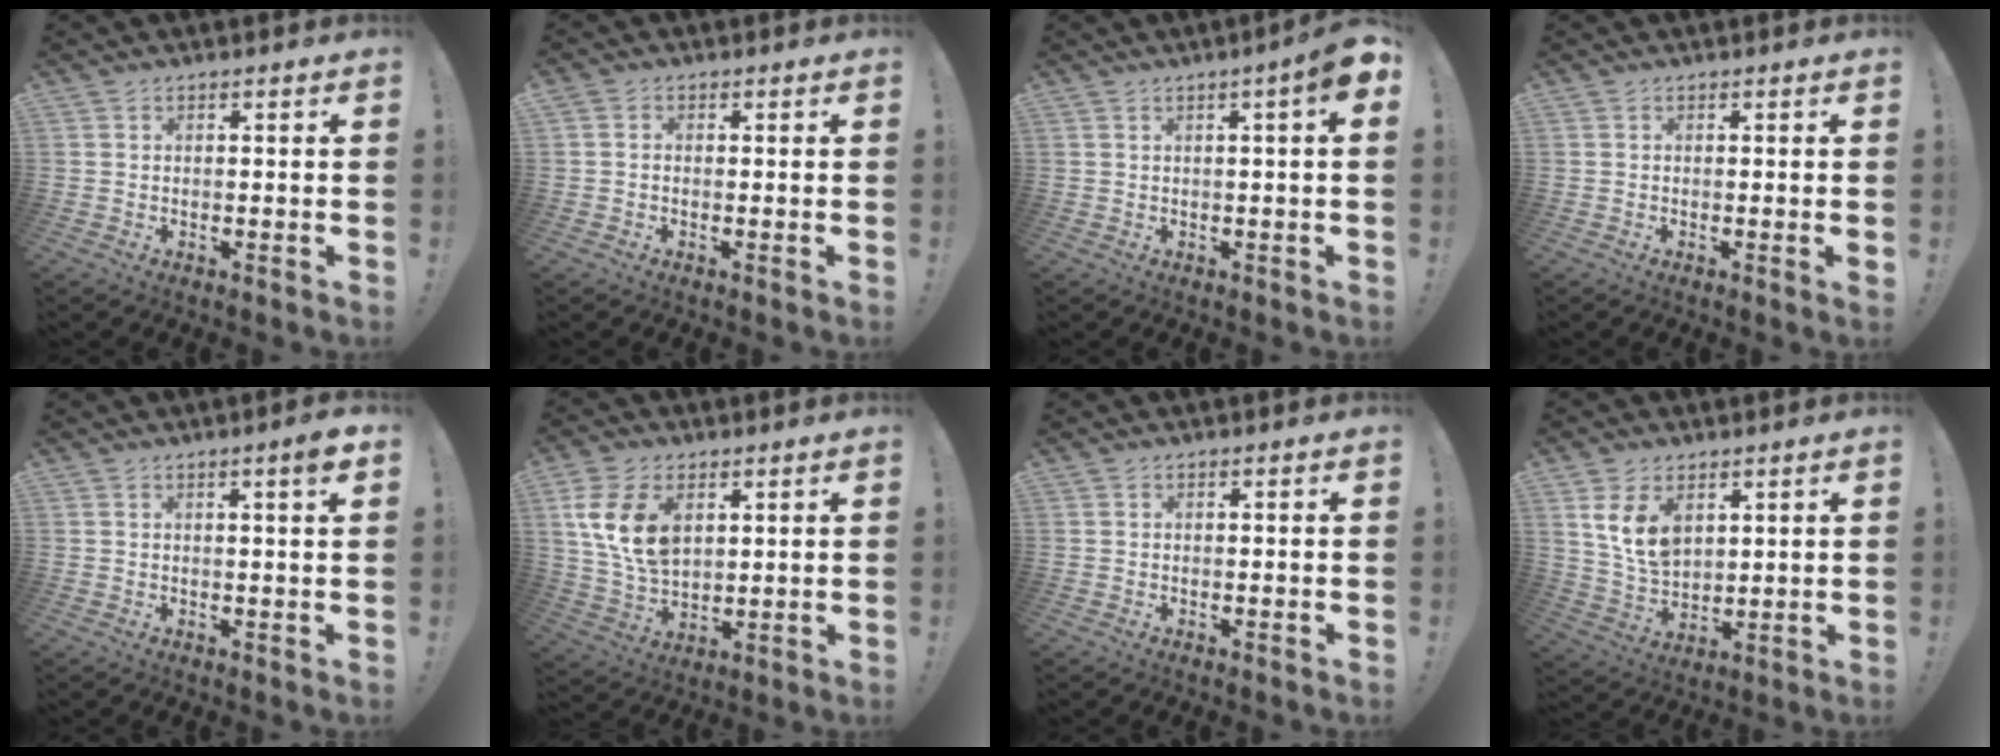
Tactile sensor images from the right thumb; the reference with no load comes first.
{"total": 0.9, "force": [-0.2, 0.8, 0.5], "torque": [-0.012, 0.004, -0.003]}
{"total": 5.0, "force": [1.6, -0.1, 4.7], "torque": [-0.070, -0.011, 0.022]}
{"total": 0.9, "force": [0.1, -0.1, 0.9], "torque": [-0.016, -0.002, 0.002]}
{"total": 3.5, "force": [1.6, -0.3, 3.1], "torque": [-0.042, -0.009, 0.021]}
{"total": 13.7, "force": [4.9, 9.1, 9.1], "torque": [-0.173, -0.007, 0.096]}
{"total": 0.0}
{"total": 10.2, "force": [4.7, 6.8, 5.9], "torque": [-0.109, -0.019, 0.095]}